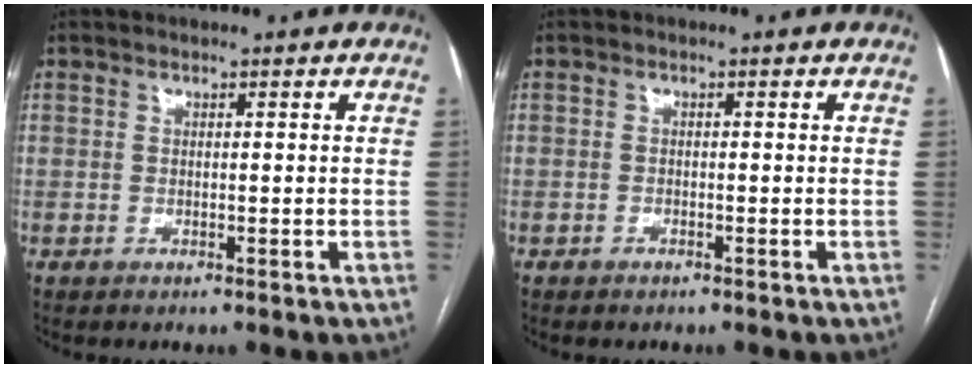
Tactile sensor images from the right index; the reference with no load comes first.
{"total": 0.6, "force": [-0.5, 0.3, 0.2], "torque": [-0.004, 0.001, -0.008]}